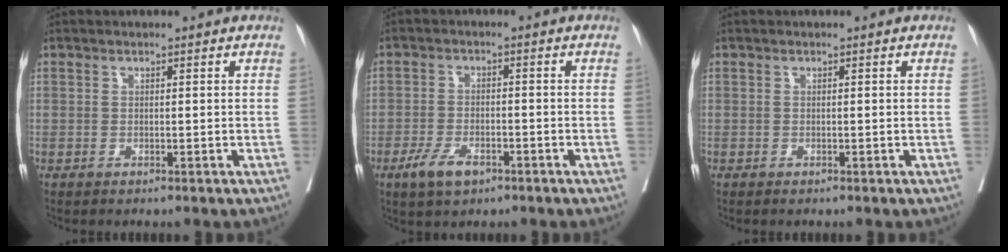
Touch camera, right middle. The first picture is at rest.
{"total": 5.0, "force": [-3.0, 2.1, 3.4], "torque": [-0.070, -0.003, -0.051]}
{"total": 0.0}